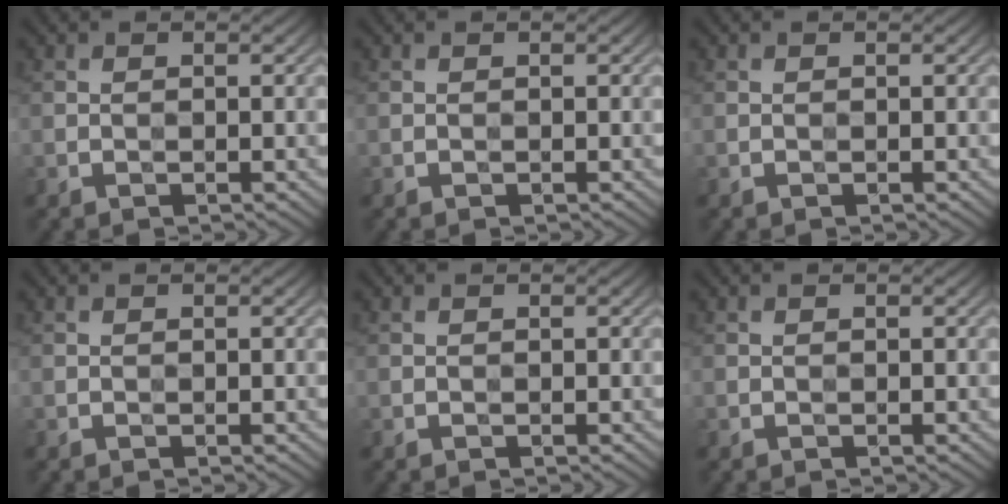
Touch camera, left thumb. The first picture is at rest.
{"total": 0.0}
{"total": 0.0}
{"total": 0.0}
{"total": 0.0}
{"total": 0.0}